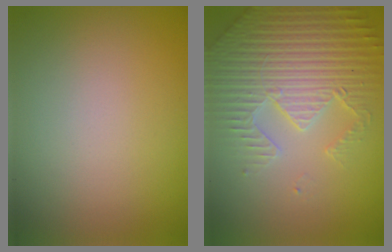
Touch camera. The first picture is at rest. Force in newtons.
{"total": 5.0, "press": 4.8, "slide": 1.4}